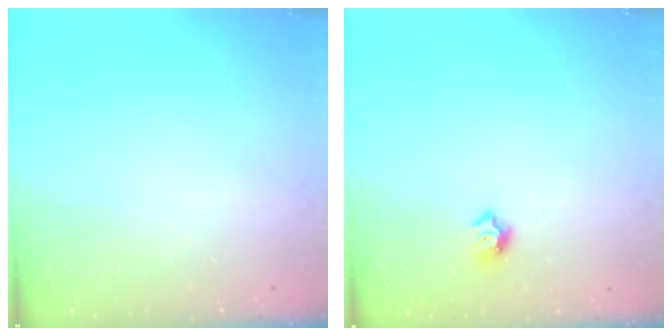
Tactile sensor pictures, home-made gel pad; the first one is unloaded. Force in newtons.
{"total": 6.7, "press": 6.7, "slide": 0.8}